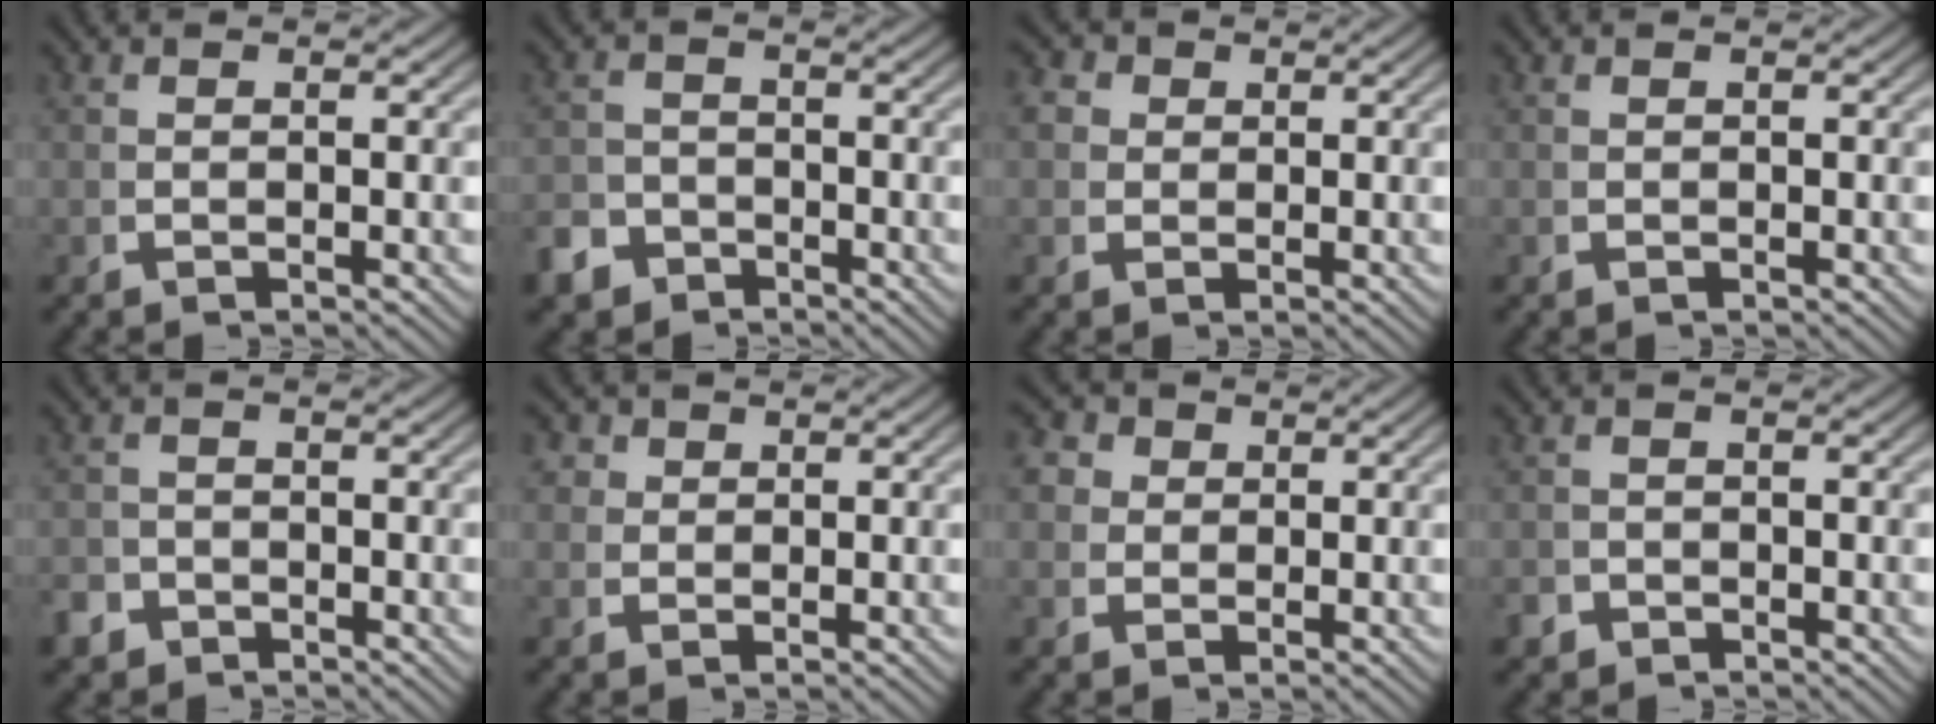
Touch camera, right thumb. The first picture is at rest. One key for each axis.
{"total": 3.8, "fx": -3.0, "fy": 2.3, "fz": 0.3, "tx": -0.002, "ty": -0.015, "tz": -0.048}
{"total": 3.8, "fx": 1.3, "fy": 3.2, "fz": 1.5, "tx": -0.038, "ty": -0.004, "tz": 0.022}
{"total": 0.0}
{"total": 2.2, "fx": -1.9, "fy": 1.2, "fz": -0.1, "tx": 0.004, "ty": -0.013, "tz": -0.029}
{"total": 3.0, "fx": 1.5, "fy": 2.4, "fz": 1.1, "tx": -0.030, "ty": -0.004, "tz": 0.028}
{"total": 4.8, "fx": 1.7, "fy": 4.1, "fz": 2.0, "tx": -0.050, "ty": -0.004, "tz": 0.027}
{"total": 1.3, "fx": -1.1, "fy": 0.6, "fz": -0.2, "tx": 0.005, "ty": -0.007, "tz": -0.018}